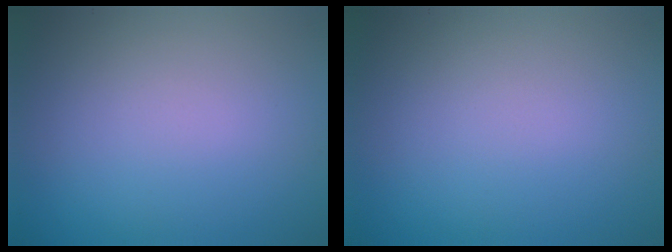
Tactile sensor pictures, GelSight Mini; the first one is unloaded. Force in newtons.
{"total": 0.0}